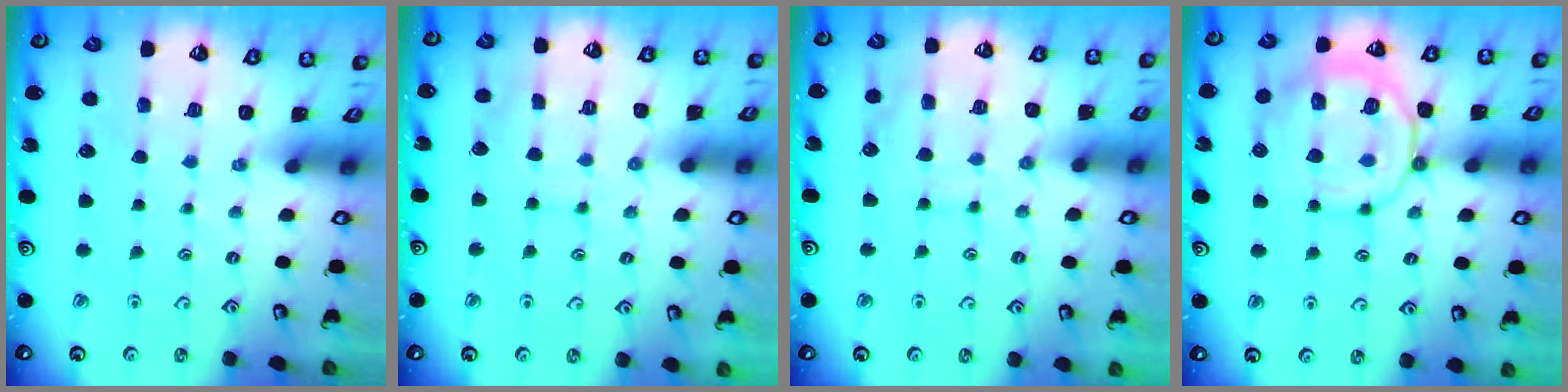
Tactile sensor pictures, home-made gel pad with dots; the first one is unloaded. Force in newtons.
{"total": 7.3, "press": 7.2, "slide": 0.6}
{"total": 8.6, "press": 8.6, "slide": 0.6}
{"total": 14.0, "press": 13.9, "slide": 1.5}